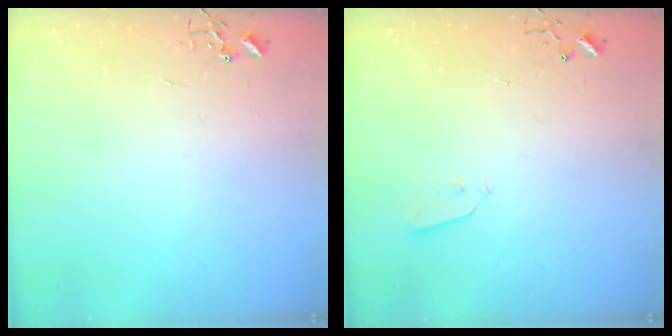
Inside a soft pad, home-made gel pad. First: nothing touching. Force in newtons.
{"total": 2.5, "press": 2.5, "slide": 0.4}